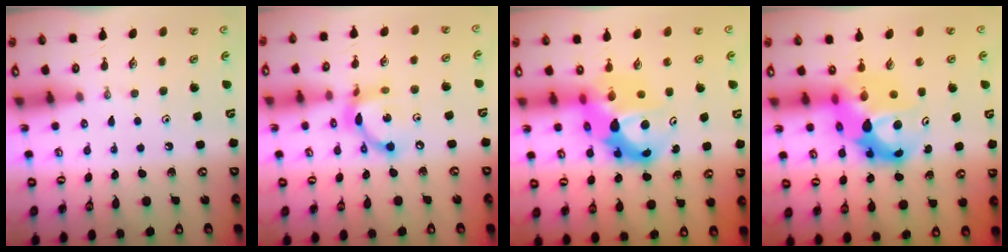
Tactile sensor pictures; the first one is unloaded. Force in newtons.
{"total": 12.4, "press": 12.4, "slide": 0.9}
{"total": 11.1, "press": 11.0, "slide": 0.7}
{"total": 11.7, "press": 11.7, "slide": 0.9}